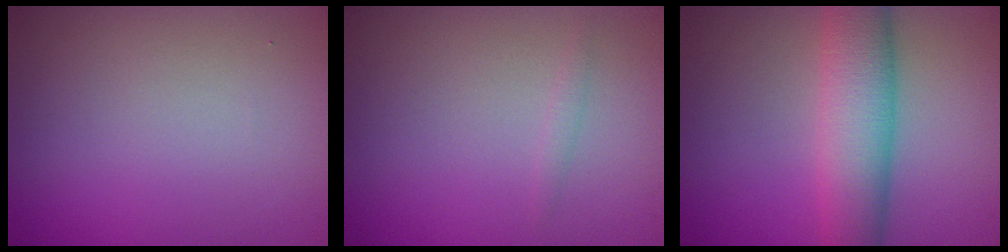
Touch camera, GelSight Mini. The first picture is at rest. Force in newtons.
{"total": 0.5, "press": 0.5, "slide": 0.0}
{"total": 6.7, "press": 6.7, "slide": 0.3}